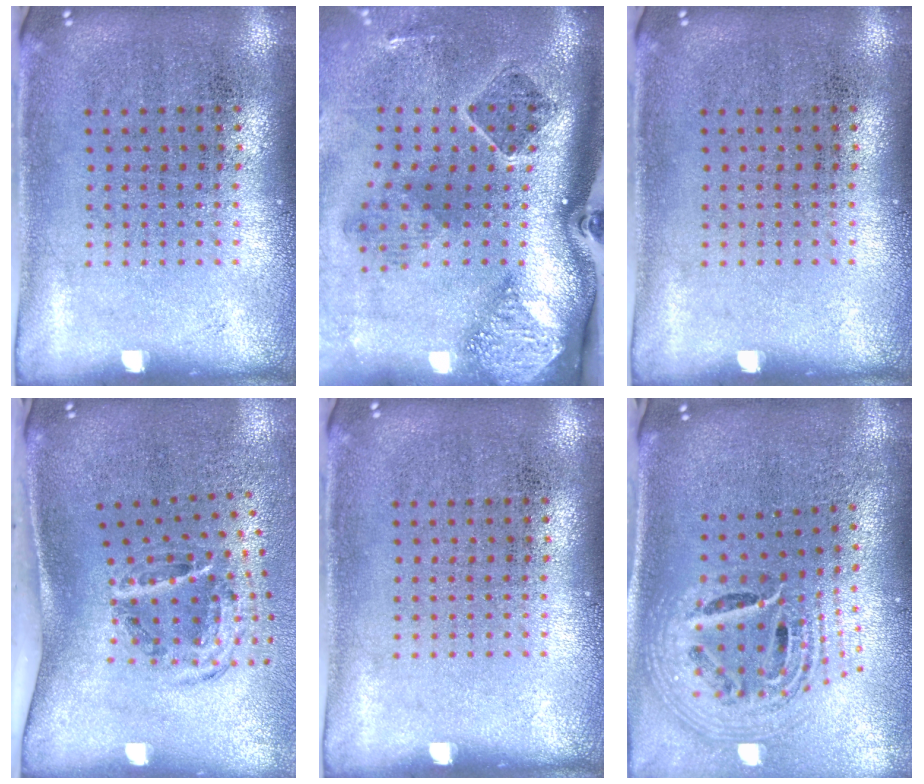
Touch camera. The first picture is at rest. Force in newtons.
{"total": 3.1, "press": 2.0, "slide": 2.3}
{"total": 0.0}
{"total": 1.9, "press": 1.2, "slide": 1.4}
{"total": 0.0}
{"total": 2.5, "press": 1.8, "slide": 1.8}